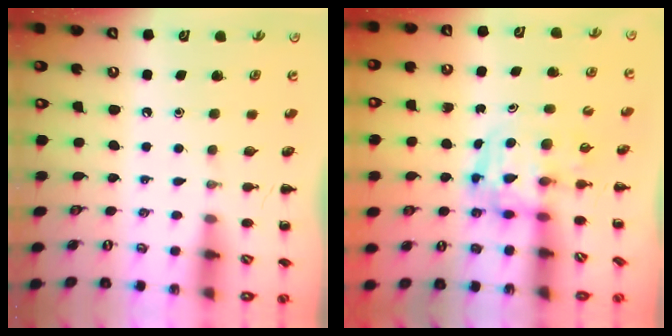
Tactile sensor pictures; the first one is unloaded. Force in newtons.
{"total": 3.6, "press": 3.5, "slide": 0.6}